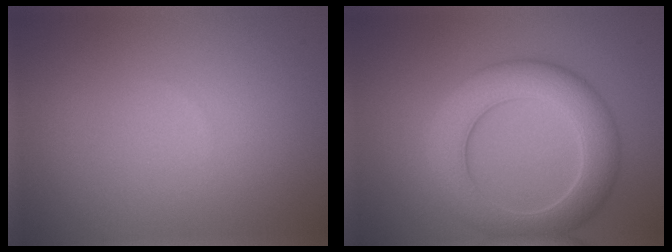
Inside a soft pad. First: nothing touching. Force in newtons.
{"total": 7.0, "press": 7.0, "slide": 0.3}